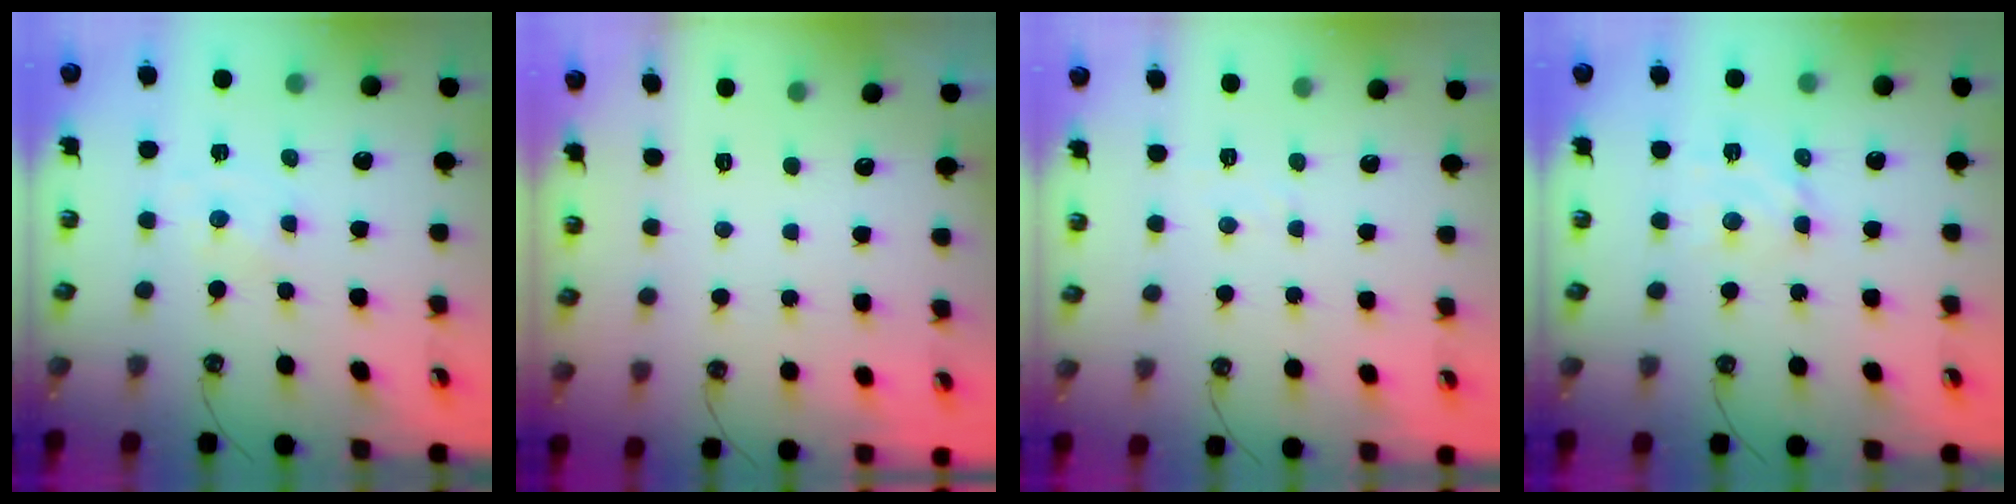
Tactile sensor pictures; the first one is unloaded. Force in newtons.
{"total": 0.0}
{"total": 4.3, "press": 4.3, "slide": 0.5}
{"total": 6.0, "press": 6.0, "slide": 0.3}